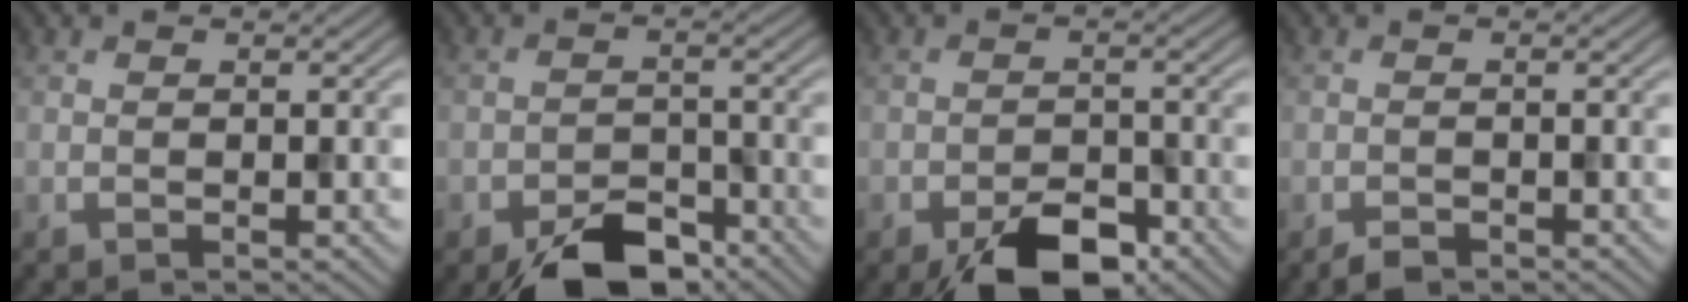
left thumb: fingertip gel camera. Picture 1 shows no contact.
{"total": 6.1, "force": [-4.8, 2.7, 2.7], "torque": [-0.035, -0.001, -0.084]}
{"total": 6.4, "force": [-4.4, 2.7, 3.6], "torque": [-0.048, -0.002, -0.072]}
{"total": 1.1, "force": [-1.1, 0.3, 0.3], "torque": [-0.001, 0.000, -0.017]}